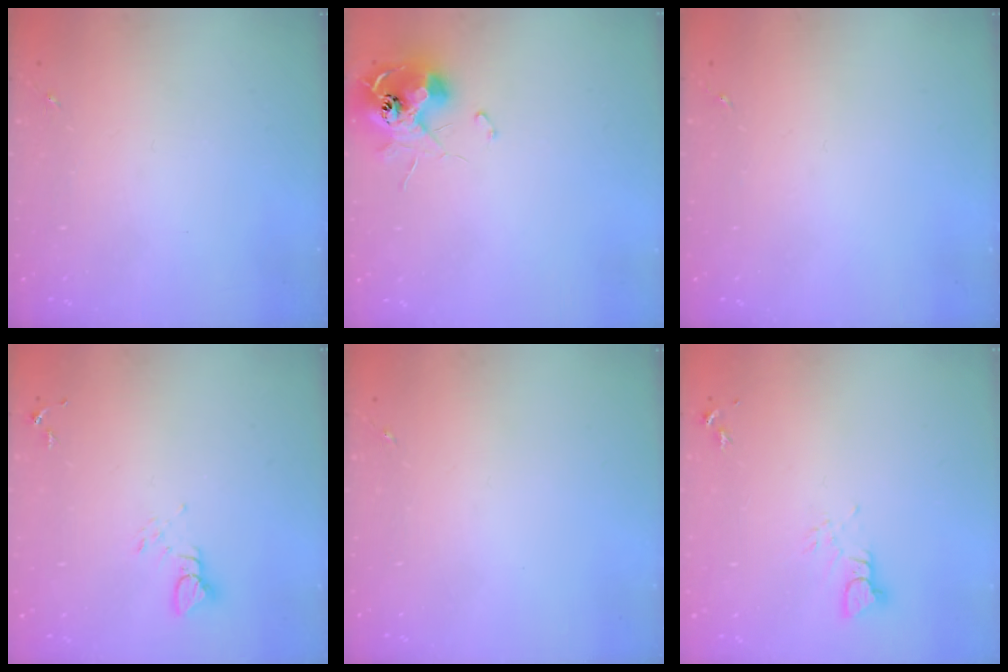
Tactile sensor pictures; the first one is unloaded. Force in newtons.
{"total": 11.2, "press": 11.2, "slide": 0.8}
{"total": 0.0}
{"total": 4.0, "press": 4.0, "slide": 0.1}
{"total": 0.0}
{"total": 3.2, "press": 3.2, "slide": 0.2}